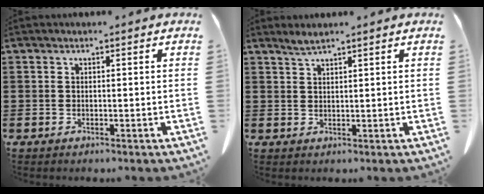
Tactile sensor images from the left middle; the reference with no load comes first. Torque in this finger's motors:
{"motor_torque": [0.08, -0.04, 0.02, 0.01]}